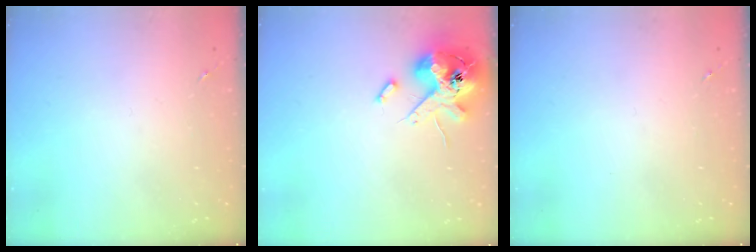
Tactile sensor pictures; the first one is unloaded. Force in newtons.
{"total": 14.9, "press": 14.7, "slide": 2.3}
{"total": 0.0}